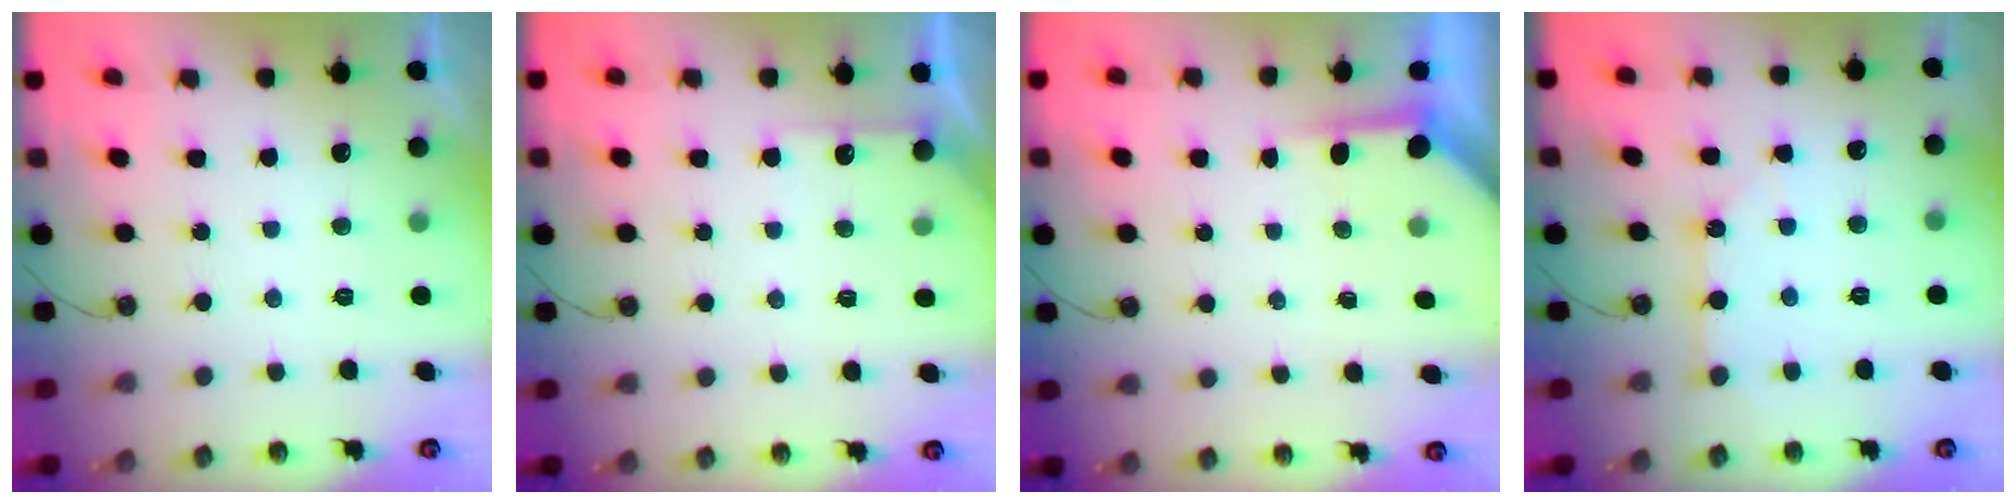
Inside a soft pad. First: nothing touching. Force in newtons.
{"total": 6.3, "press": 6.3, "slide": 0.4}
{"total": 3.8, "press": 3.8, "slide": 0.4}
{"total": 3.3, "press": 3.2, "slide": 0.2}